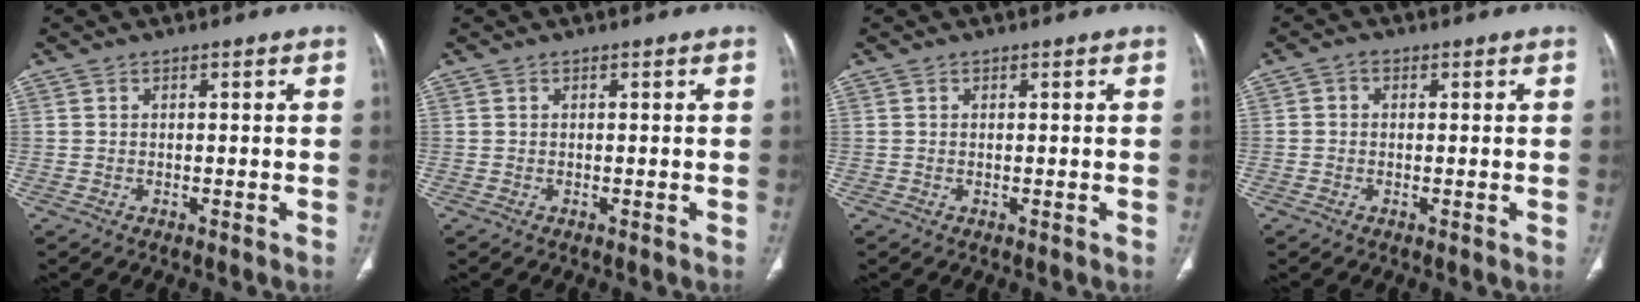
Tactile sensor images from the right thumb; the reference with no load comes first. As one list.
[{"total": 0.0}, {"total": 0.0}, {"total": 1.4, "force": [0.2, 1.1, 0.7], "torque": [-0.003, 0.007, -0.003]}]